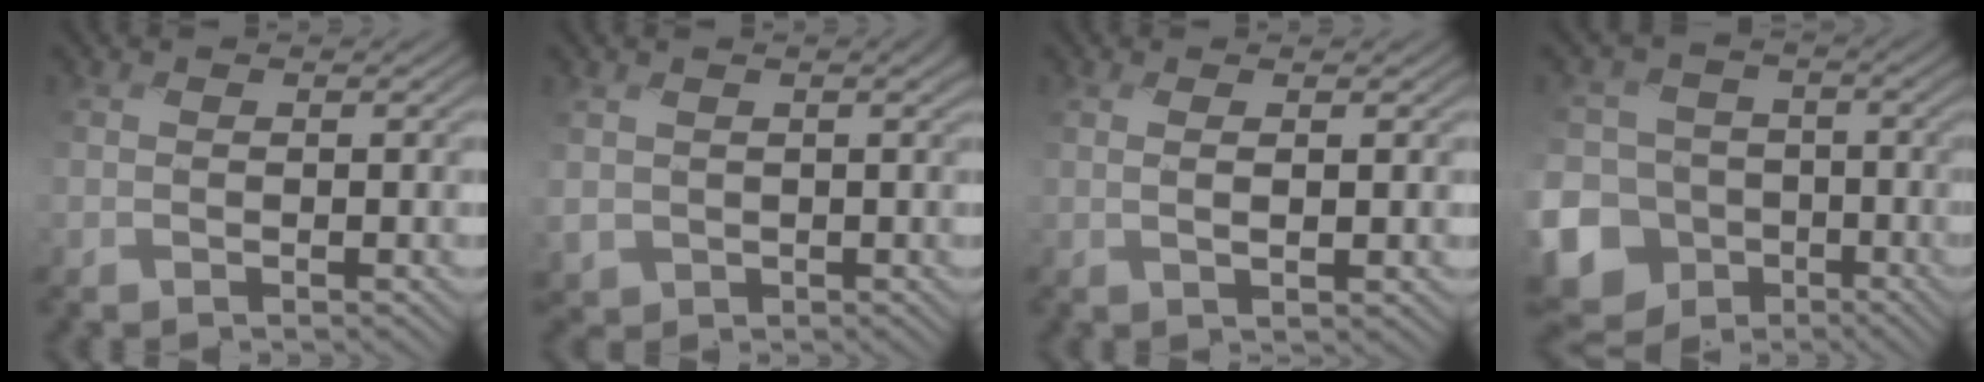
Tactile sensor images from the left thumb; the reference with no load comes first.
{"total": 2.4, "force": [0.6, 2.2, 0.7], "torque": [-0.038, -0.013, 0.011]}
{"total": 1.7, "force": [0.4, -0.3, 1.7], "torque": [-0.036, 0.004, 0.004]}
{"total": 17.2, "force": [-7.8, 14.9, 3.9], "torque": [-0.152, -0.029, -0.144]}